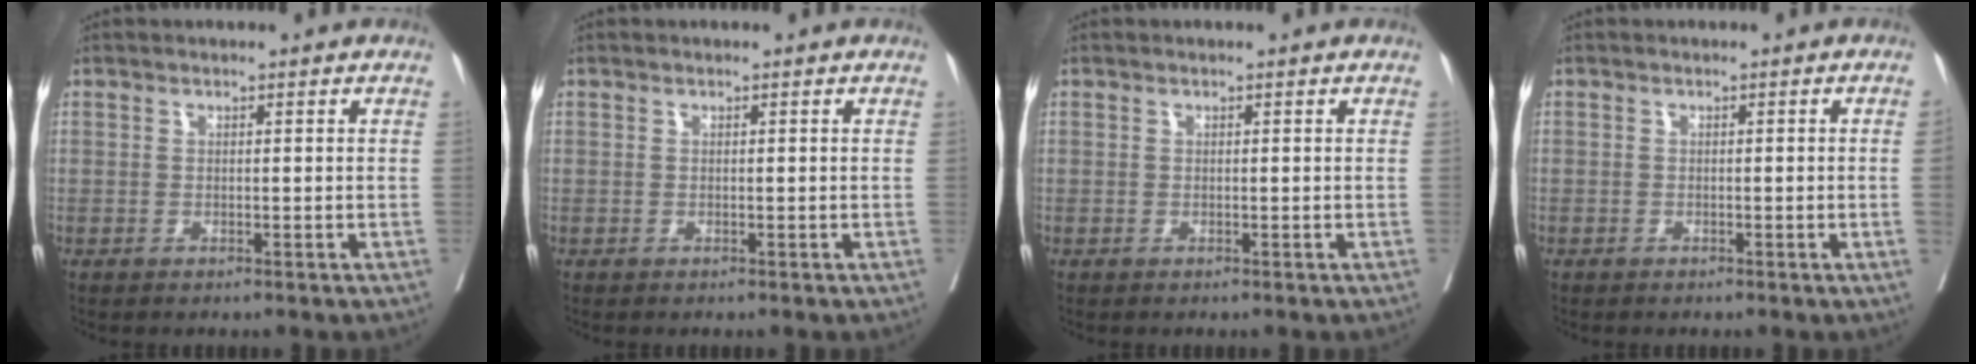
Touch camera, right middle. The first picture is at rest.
{"total": 0.0}
{"total": 0.0}
{"total": 0.8, "force": [-0.1, -0.3, 0.7], "torque": [-0.009, -0.001, -0.001]}